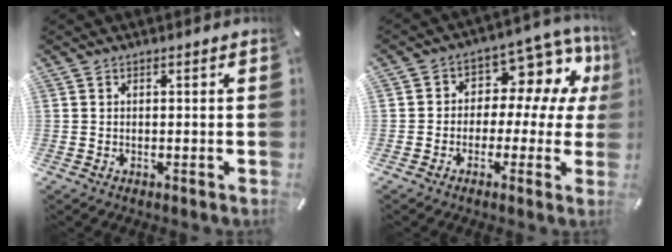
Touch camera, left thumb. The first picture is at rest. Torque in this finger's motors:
{"motor_torque": [0.34, 0.16, 0.32, 0.23, -0.10]}